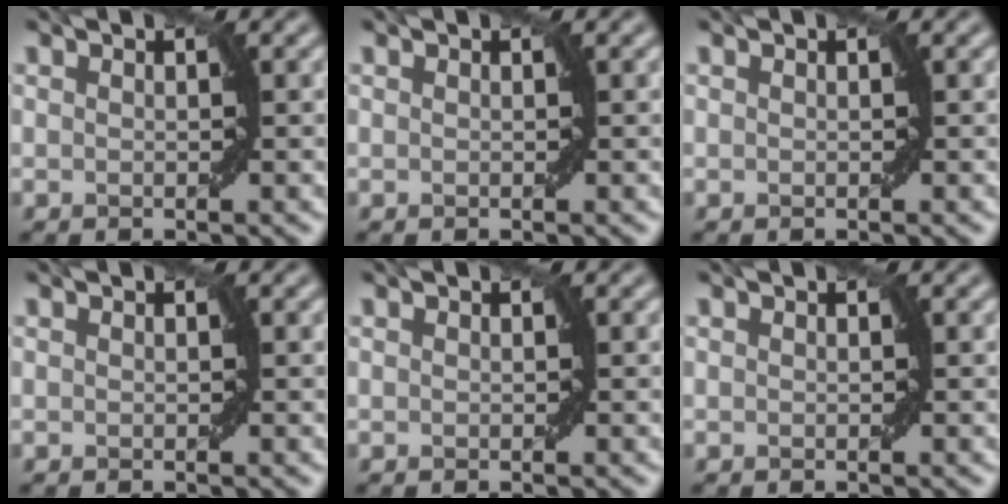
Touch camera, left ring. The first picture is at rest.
{"total": 0.0}
{"total": 0.0}
{"total": 0.0}
{"total": 0.0}
{"total": 0.0}